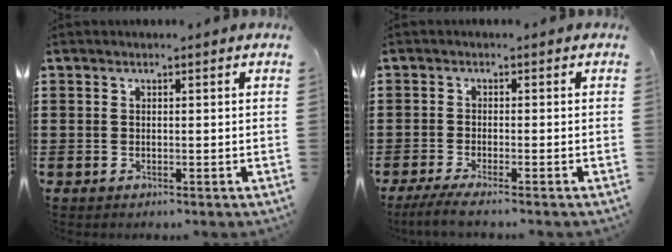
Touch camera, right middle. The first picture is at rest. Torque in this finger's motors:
{"motor_torque": [0.05, 0.06, 0.15, 0.01]}